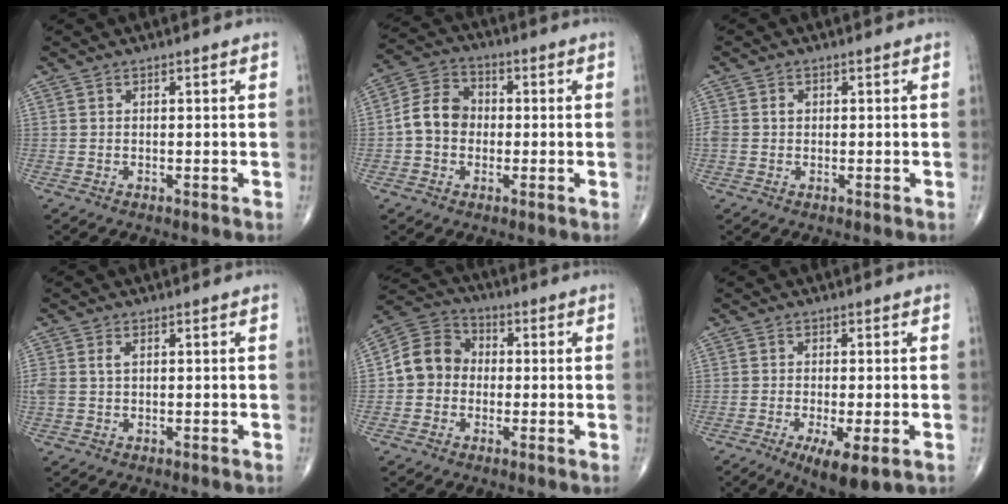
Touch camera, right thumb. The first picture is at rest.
{"total": 8.3, "force": [-0.6, 6.8, 4.8], "torque": [-0.074, 0.029, -0.025]}
{"total": 2.1, "force": [0.2, 1.7, 1.2], "torque": [-0.025, 0.011, 0.009]}
{"total": 2.8, "force": [0.6, 1.7, 2.2], "torque": [-0.066, 0.012, 0.017]}
{"total": 9.3, "force": [-0.5, 8.1, 4.5], "torque": [-0.063, 0.032, -0.025]}
{"total": 7.9, "force": [-3.3, 2.2, 6.8], "torque": [-0.111, -0.016, -0.050]}